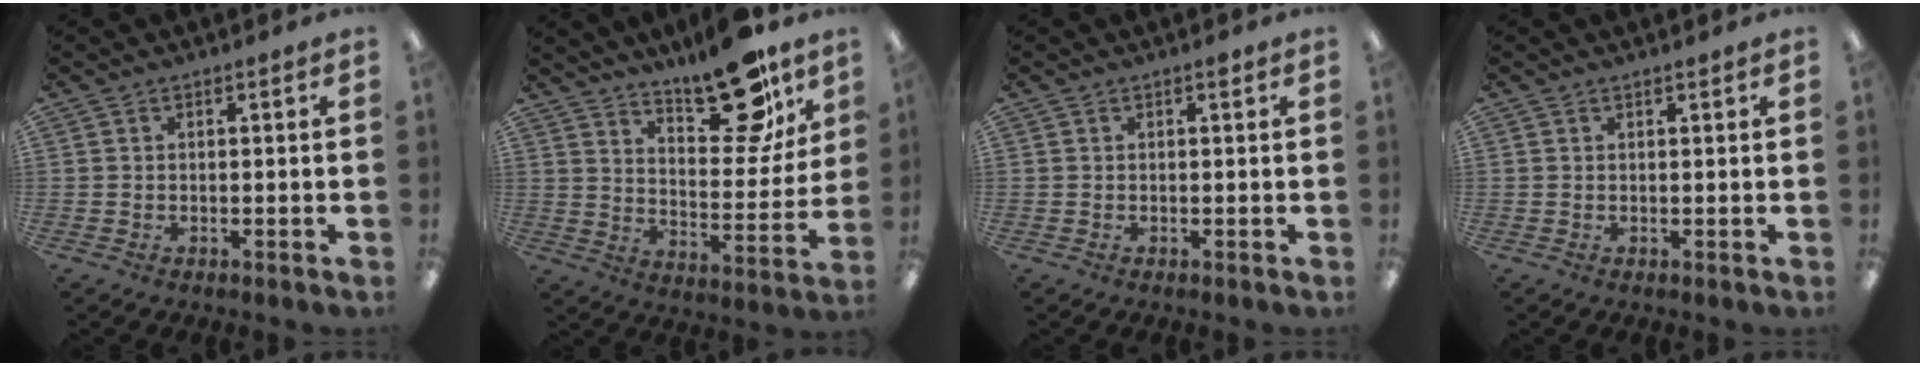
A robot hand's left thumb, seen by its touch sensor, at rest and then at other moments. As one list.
[{"total": 18.5, "force": [13.7, 7.1, 10.2], "torque": [-0.134, -0.093, 0.226]}, {"total": 0.6, "force": [0.4, 0.1, 0.4], "torque": [-0.009, 0.002, 0.006]}, {"total": 0.6, "force": [0.6, 0.1, 0.2], "torque": [-0.004, 0.001, 0.010]}]